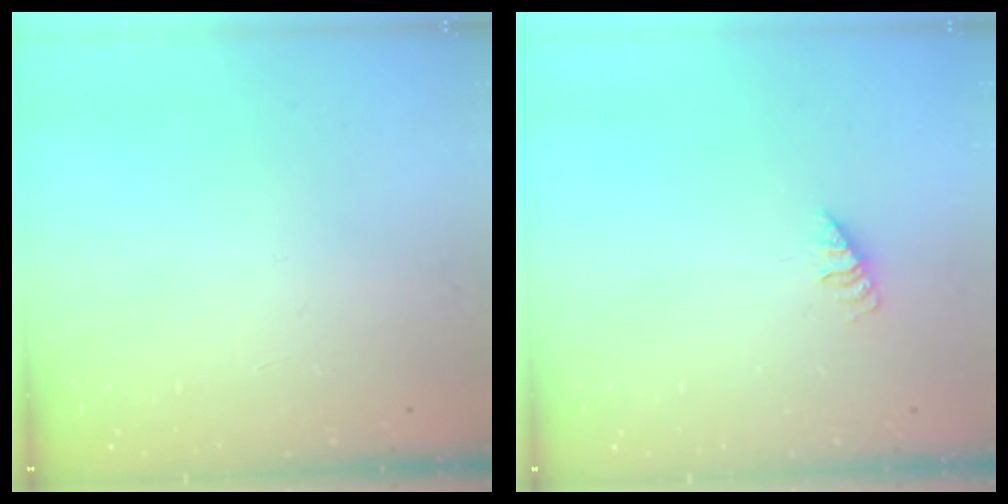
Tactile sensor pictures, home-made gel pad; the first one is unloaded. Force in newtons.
{"total": 0.6, "press": 0.6, "slide": 0.2}